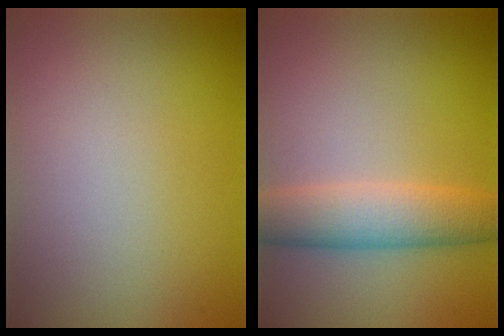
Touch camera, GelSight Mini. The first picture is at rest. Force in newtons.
{"total": 4.8, "press": 4.8, "slide": 0.1}